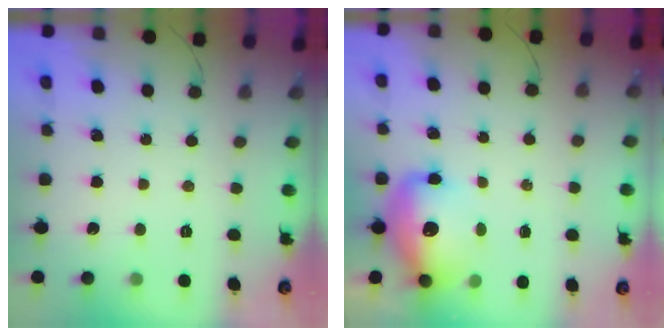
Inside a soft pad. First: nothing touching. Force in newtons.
{"total": 12.9, "press": 12.4, "slide": 3.4}